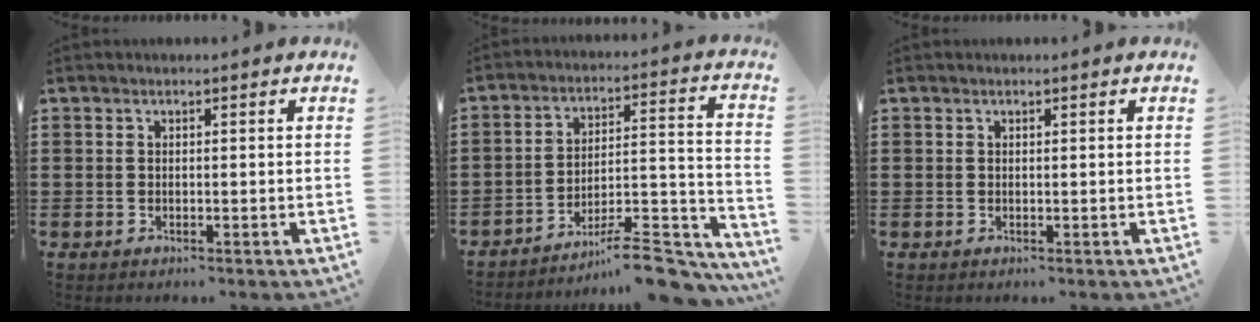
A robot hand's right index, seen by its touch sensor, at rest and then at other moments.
{"total": 10.7, "force": [-9.0, 2.2, 5.4], "torque": [-0.067, 0.035, -0.168]}
{"total": 0.0}